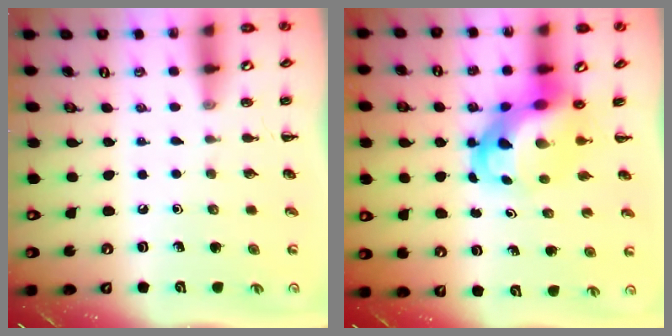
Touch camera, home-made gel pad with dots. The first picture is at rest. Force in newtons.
{"total": 6.5, "press": 6.2, "slide": 1.8}